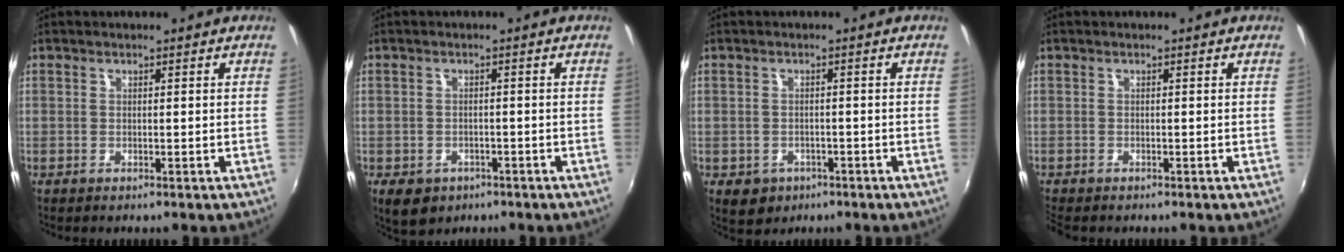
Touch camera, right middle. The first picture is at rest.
{"total": 5.9, "force": [-3.1, 4.2, 2.6], "torque": [-0.061, -0.014, -0.043]}
{"total": 4.9, "force": [-2.3, 4.0, 1.9], "torque": [-0.044, -0.007, -0.027]}
{"total": 1.6, "force": [-1.5, 0.5, 0.5], "torque": [-0.013, -0.011, -0.025]}